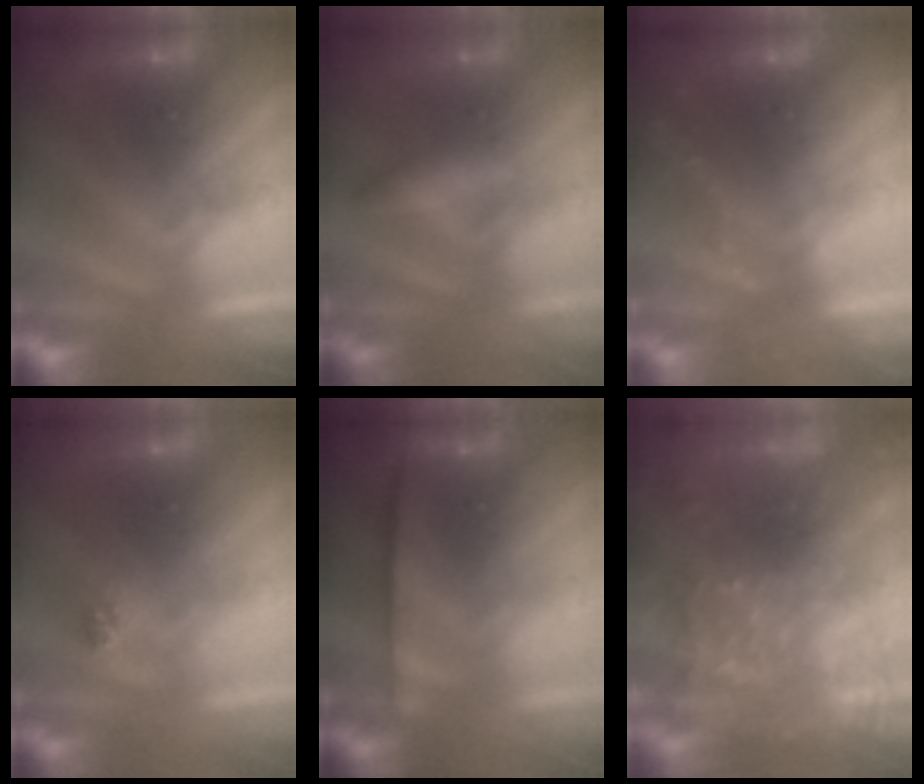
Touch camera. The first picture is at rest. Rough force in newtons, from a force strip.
{"total": 2.4}
{"total": 2.2}
{"total": 2.3}
{"total": 8.0}
{"total": 7.6}